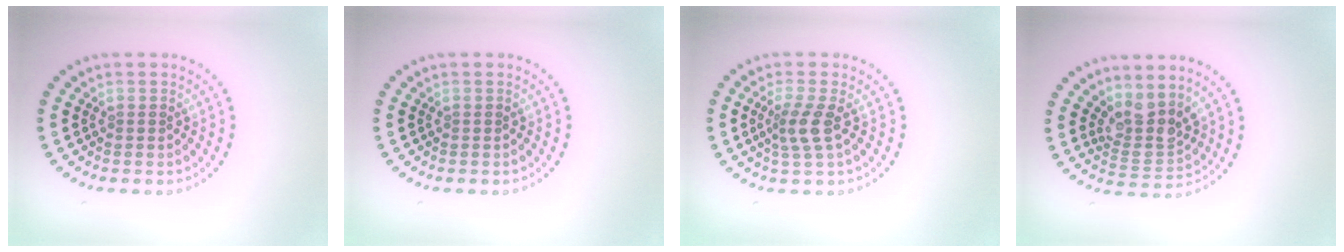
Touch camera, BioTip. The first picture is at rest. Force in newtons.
{"total": 0.0}
{"total": 2.5, "press": 1.9, "slide": 1.6}
{"total": 3.4, "press": 2.6, "slide": 2.3}